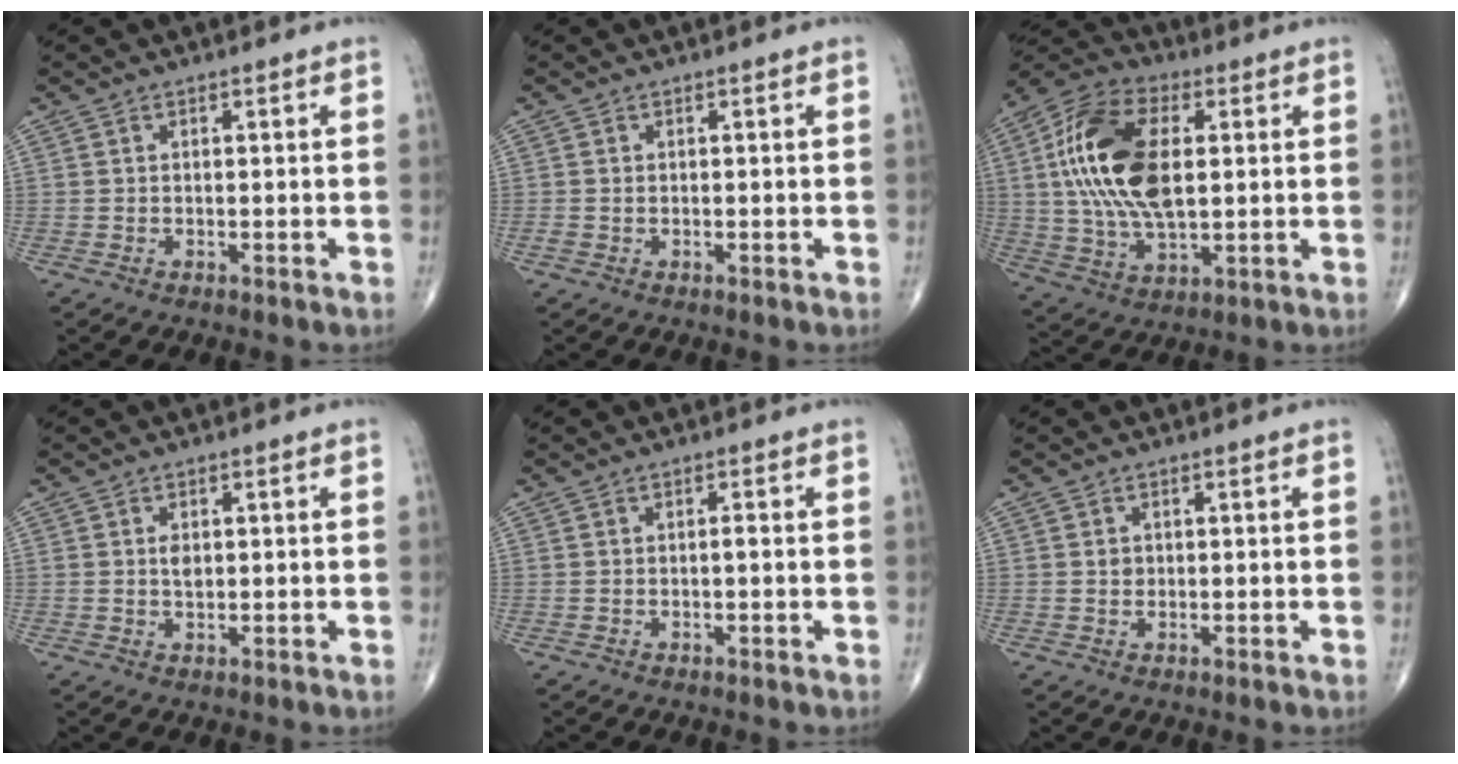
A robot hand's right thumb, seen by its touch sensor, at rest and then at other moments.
{"total": 0.6, "force": [-0.1, 0.5, 0.4], "torque": [-0.012, 0.005, 0.001]}
{"total": 19.6, "force": [2.8, 10.4, 16.3], "torque": [-0.321, 0.004, 0.047]}
{"total": 2.0, "force": [0.3, 1.2, 1.5], "torque": [-0.022, -0.002, 0.005]}
{"total": 0.7, "force": [-0.2, 0.2, 0.7], "torque": [-0.013, 0.000, -0.003]}
{"total": 1.1, "force": [0.1, 1.0, 0.6], "torque": [-0.006, 0.001, 0.003]}